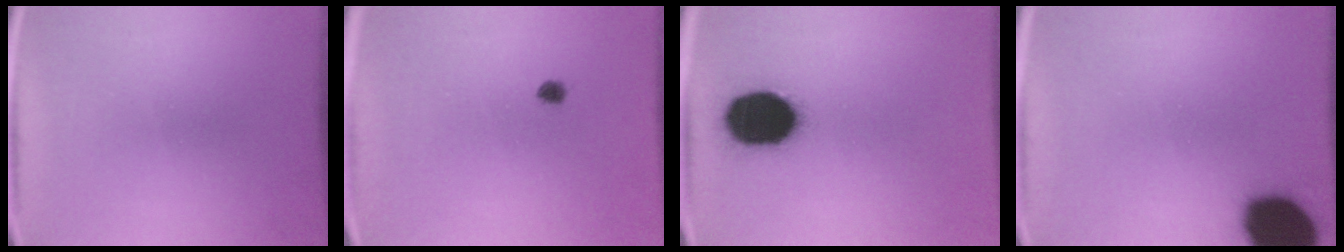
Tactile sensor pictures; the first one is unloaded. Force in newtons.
{"total": 1.4}
{"total": 19.0}
{"total": 19.3}